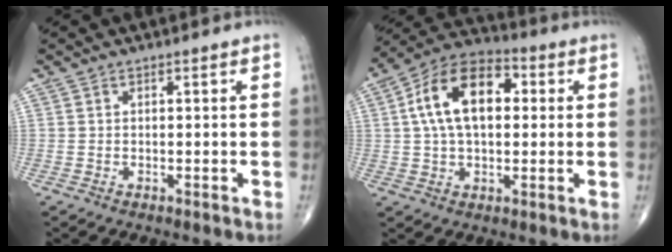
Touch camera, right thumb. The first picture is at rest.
{"total": 15.3, "force": [2.7, 9.0, 12.1], "torque": [-0.201, 0.027, 0.039]}